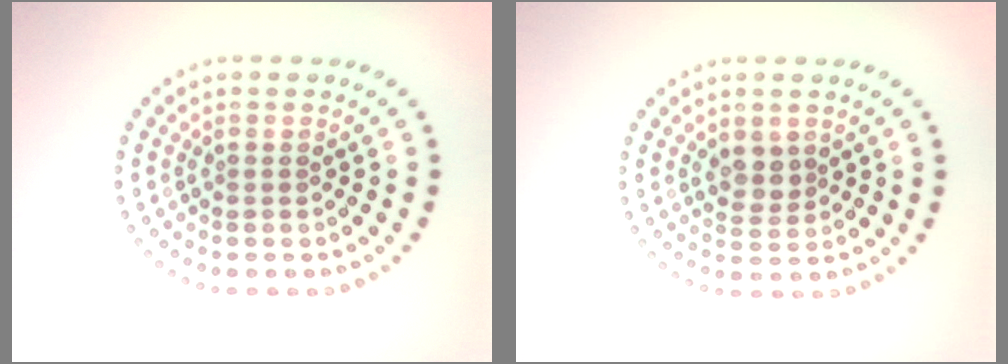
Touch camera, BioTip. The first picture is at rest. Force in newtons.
{"total": 2.0, "press": 1.9, "slide": 0.8}